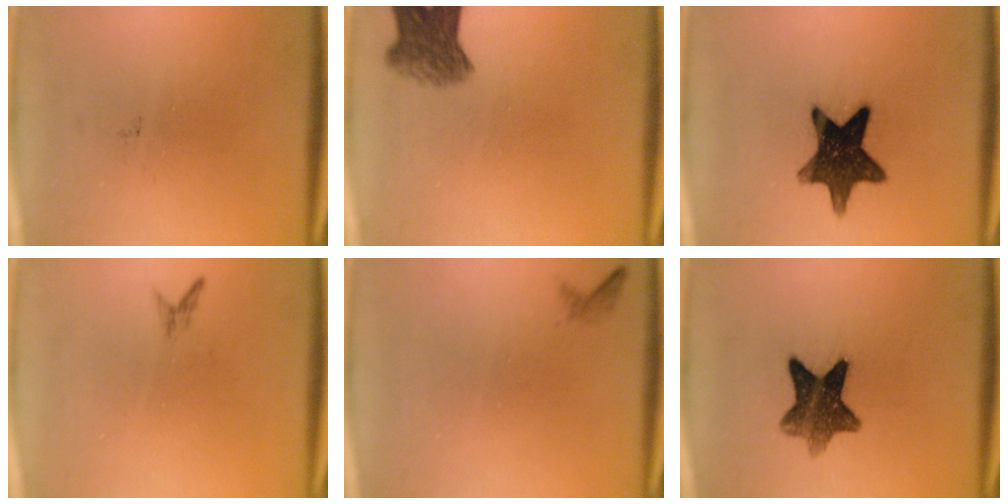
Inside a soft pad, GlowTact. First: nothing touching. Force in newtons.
{"total": 5.5}
{"total": 13.5}
{"total": 0.7}
{"total": 0.6}
{"total": 8.7}